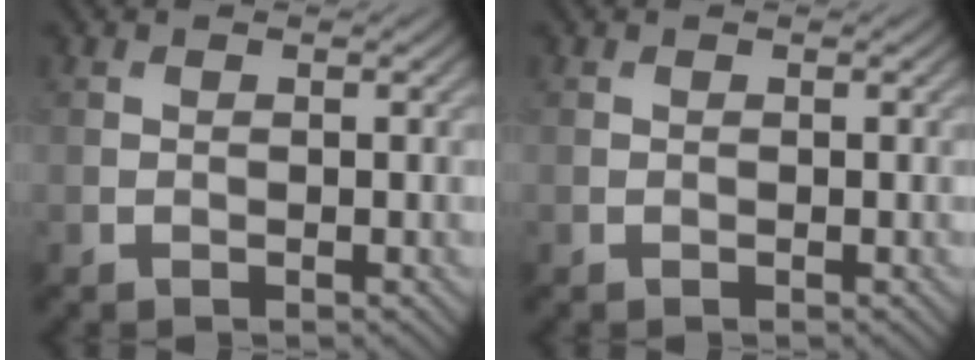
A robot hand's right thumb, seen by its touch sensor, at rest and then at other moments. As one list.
[{"total": 0.0}]